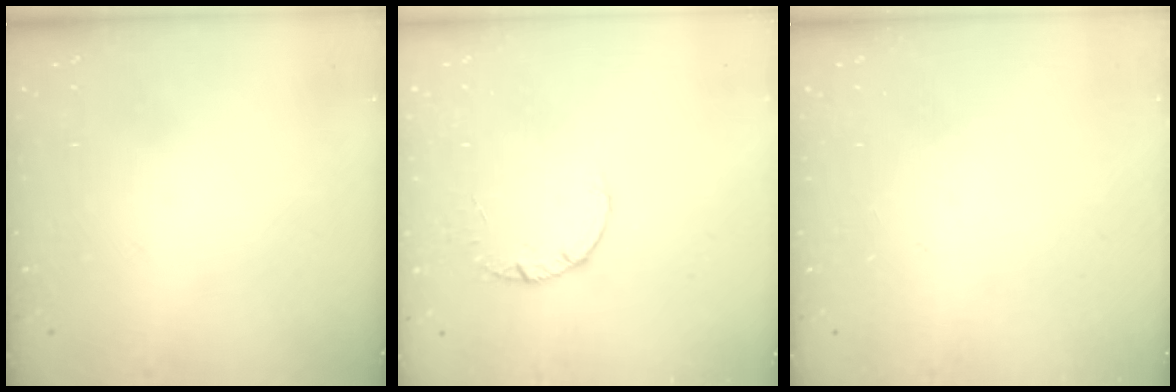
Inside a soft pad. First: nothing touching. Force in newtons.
{"total": 1.8, "press": 1.8, "slide": 0.1}
{"total": 0.0}